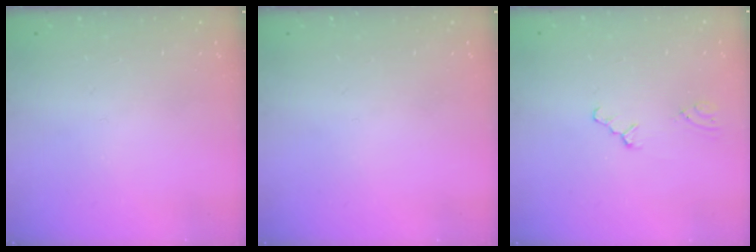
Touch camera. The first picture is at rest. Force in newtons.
{"total": 0.0}
{"total": 0.6, "press": 0.6, "slide": 0.2}